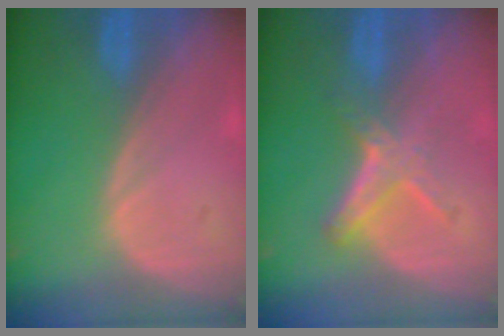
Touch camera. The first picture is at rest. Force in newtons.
{"total": 5.0, "press": 4.7, "slide": 1.5}